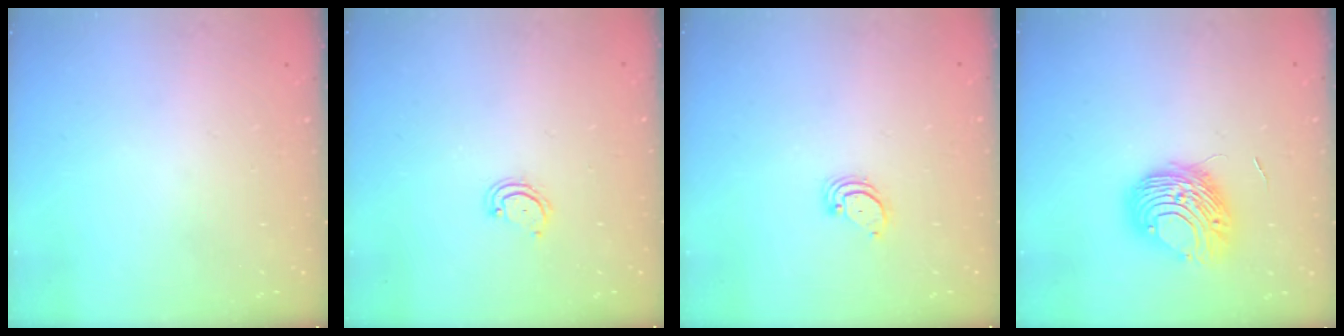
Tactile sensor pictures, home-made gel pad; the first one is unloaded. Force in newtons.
{"total": 3.5, "press": 3.5, "slide": 0.3}
{"total": 2.2, "press": 2.2, "slide": 0.3}
{"total": 9.8, "press": 9.7, "slide": 1.2}